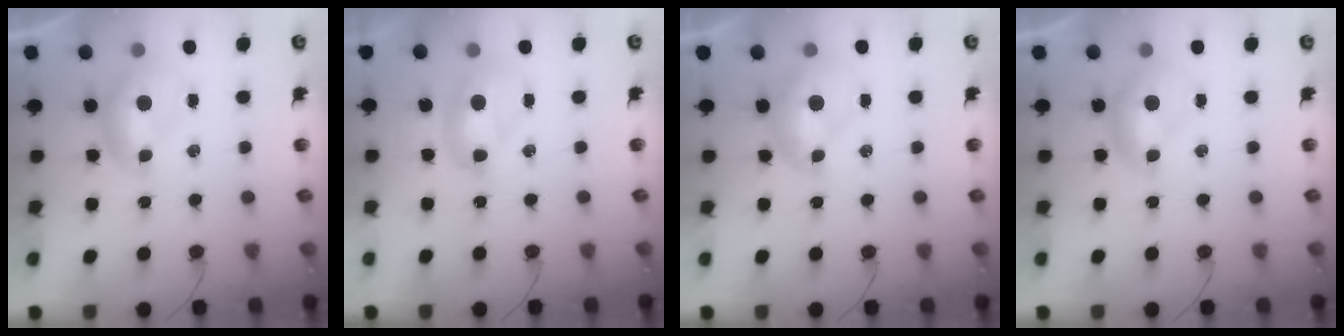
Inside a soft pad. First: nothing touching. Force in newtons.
{"total": 2.5, "press": 2.5, "slide": 0.1}
{"total": 1.6, "press": 1.5, "slide": 0.3}
{"total": 0.0}